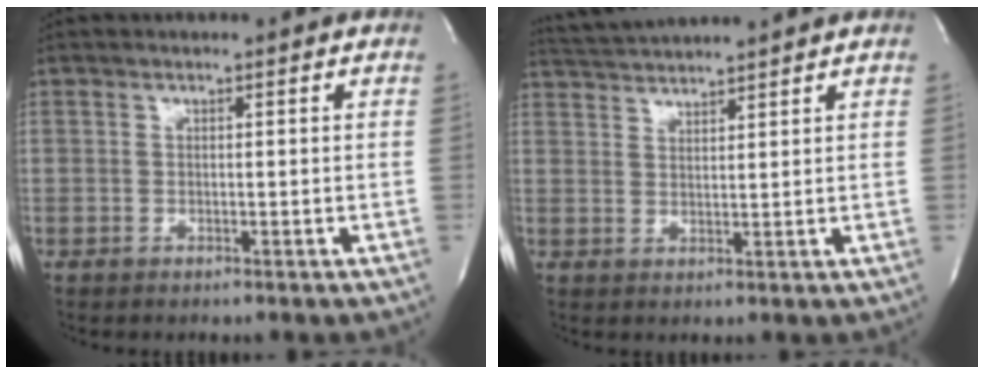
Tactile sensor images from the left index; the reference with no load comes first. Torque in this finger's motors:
{"motor_torque": [0.25, -0.26, 0.18, 0.12]}